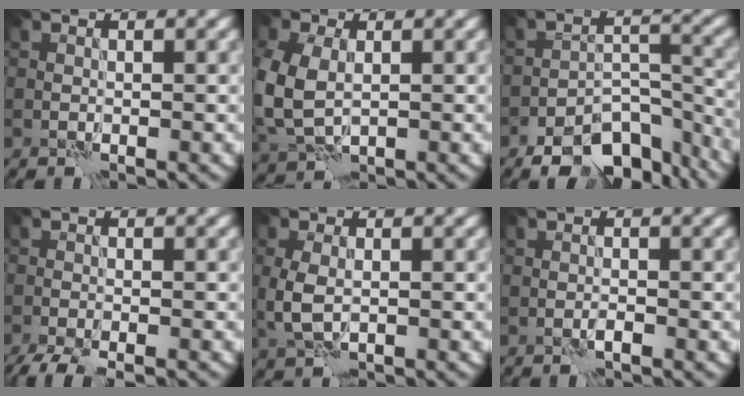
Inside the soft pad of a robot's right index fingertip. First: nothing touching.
{"total": 7.3, "force": [-0.2, 5.2, 5.2], "torque": [-0.151, -0.005, 0.003]}
{"total": 9.5, "force": [-7.0, 4.1, 5.0], "torque": [-0.067, -0.003, -0.114]}
{"total": 3.8, "force": [-3.0, 0.5, 2.2], "torque": [-0.040, -0.010, -0.060]}
{"total": 2.9, "force": [-0.1, 1.8, 2.3], "torque": [-0.061, -0.004, -0.001]}
{"total": 0.7, "force": [-0.5, 0.0, 0.5], "torque": [-0.010, 0.003, -0.011]}